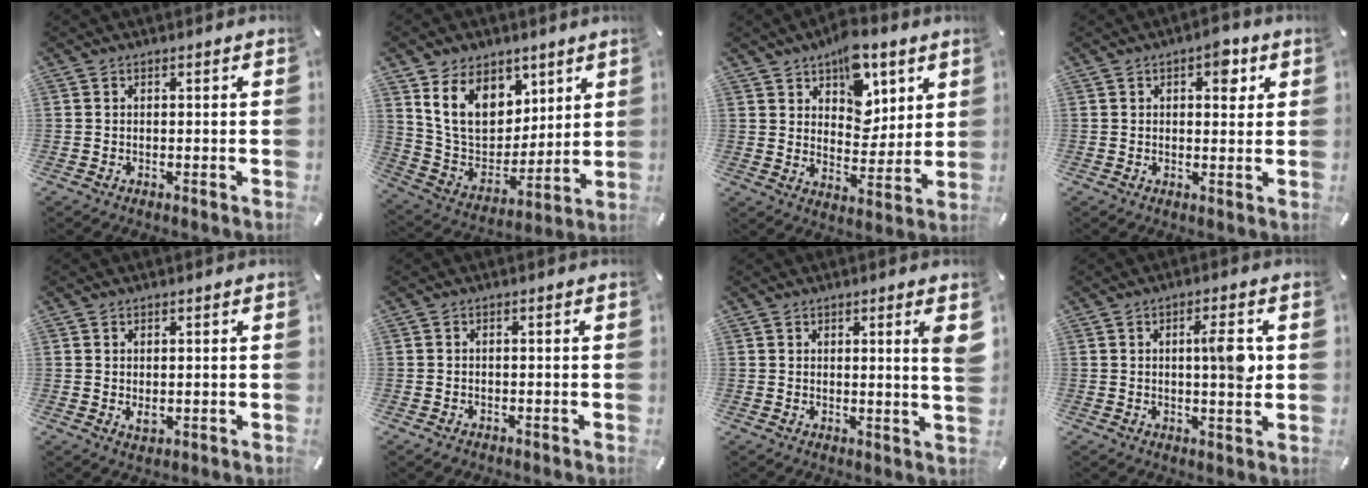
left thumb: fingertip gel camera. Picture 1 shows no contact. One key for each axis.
{"total": 15.1, "fx": 7.5, "fy": 11.2, "fz": 6.9, "tx": -0.137, "ty": -0.034, "tz": 0.149}
{"total": 12.2, "fx": 7.2, "fy": 7.9, "fz": 5.9, "tx": -0.074, "ty": -0.042, "tz": 0.127}
{"total": 5.6, "fx": 2.1, "fy": 3.2, "fz": 4.1, "tx": -0.030, "ty": -0.013, "tz": 0.024}
{"total": 1.9, "fx": 0.2, "fy": 1.2, "fz": 1.5, "tx": -0.036, "ty": -0.001, "tz": 0.002}
{"total": 0.9, "fx": -0.5, "fy": 0.6, "fz": 0.4, "tx": -0.009, "ty": 0.001, "tz": -0.011}
{"total": 4.5, "fx": 1.8, "fy": 0.0, "fz": 4.1, "tx": -0.066, "ty": -0.011, "tz": 0.025}
{"total": 8.0, "fx": 1.5, "fy": 1.9, "fz": 7.6, "tx": -0.122, "ty": -0.007, "tz": 0.018}